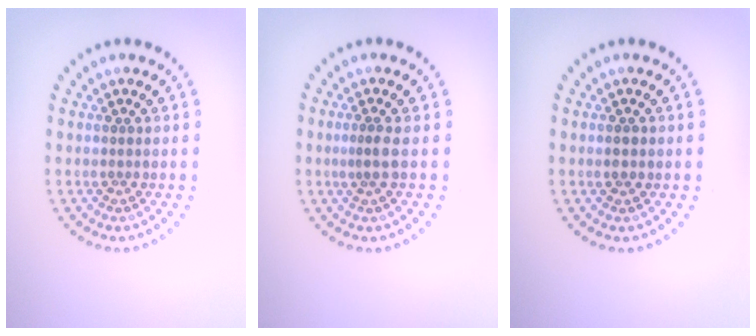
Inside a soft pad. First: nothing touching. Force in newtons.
{"total": 1.2, "press": 0.8, "slide": 0.9}
{"total": 1.3, "press": 1.3, "slide": 0.1}